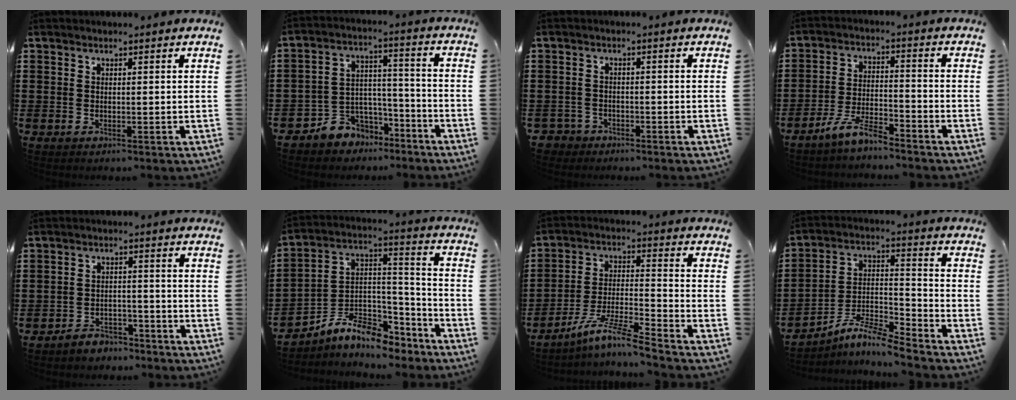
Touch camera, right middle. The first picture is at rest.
{"total": 5.8, "force": [-4.6, 3.5, -0.3], "torque": [-0.012, 0.012, -0.092]}
{"total": 2.3, "force": [-1.9, 1.2, 0.1], "torque": [-0.016, -0.002, -0.046]}
{"total": 6.6, "force": [-5.8, 1.0, 3.1], "torque": [-0.077, -0.004, -0.116]}
{"total": 3.9, "force": [-3.8, 0.9, -0.1], "torque": [-0.005, 0.005, -0.080]}
{"total": 6.8, "force": [-5.4, 3.5, 2.3], "torque": [-0.065, -0.010, -0.108]}
{"total": 9.1, "force": [-7.5, 0.3, 5.2], "torque": [-0.105, -0.002, -0.149]}
{"total": 7.8, "force": [-7.2, 0.8, 3.0], "torque": [-0.061, 0.003, -0.142]}